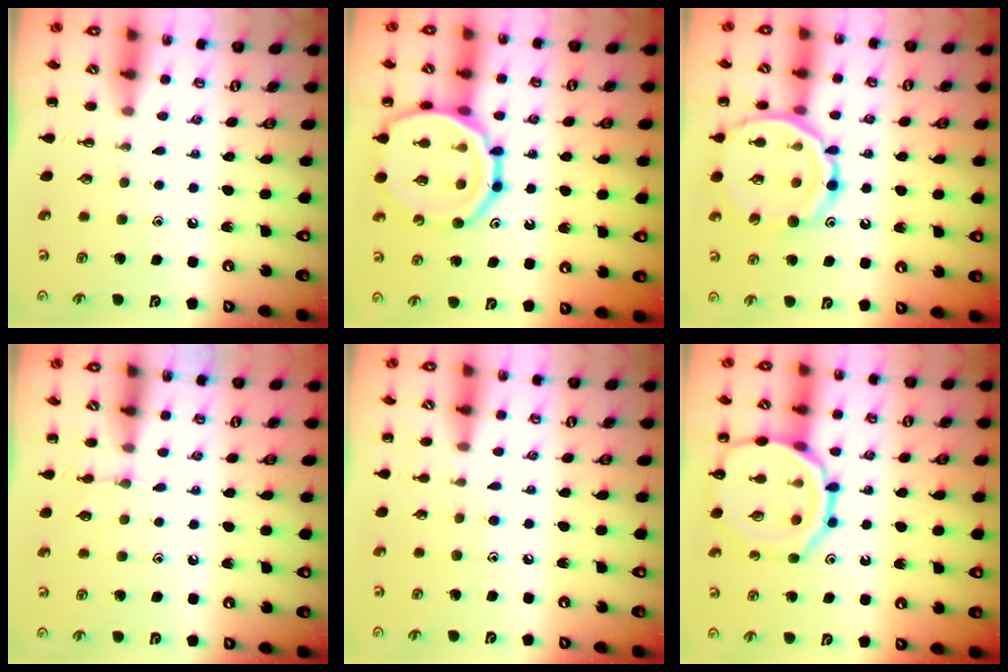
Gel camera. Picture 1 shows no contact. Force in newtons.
{"total": 19.8, "press": 19.6, "slide": 3.1}
{"total": 17.7, "press": 17.5, "slide": 2.1}
{"total": 3.8, "press": 3.6, "slide": 1.2}
{"total": 6.0, "press": 5.7, "slide": 2.0}
{"total": 15.7, "press": 15.6, "slide": 1.4}